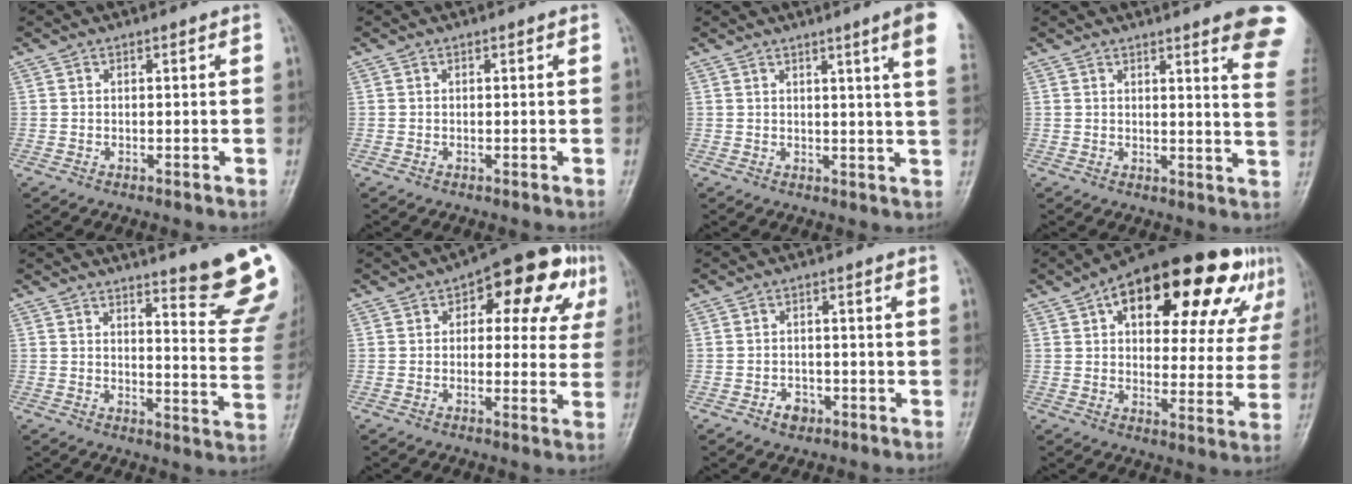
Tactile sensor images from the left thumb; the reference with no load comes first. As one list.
[{"total": 0.0}, {"total": 8.4, "force": [4.4, -0.6, 7.1], "torque": [-0.087, -0.018, 0.046]}, {"total": 12.1, "force": [8.2, 1.5, 8.7], "torque": [-0.077, -0.037, 0.078]}, {"total": 16.2, "force": [12.2, 2.3, 10.4], "torque": [-0.103, -0.100, 0.143]}, {"total": 13.6, "force": [4.9, 7.4, 10.2], "torque": [-0.070, 0.017, 0.053]}, {"total": 2.9, "force": [-1.6, 2.2, 1.0], "torque": [-0.004, 0.013, -0.024]}, {"total": 26.0, "force": [12.7, 11.6, 19.5], "torque": [-0.232, 0.011, 0.176]}]